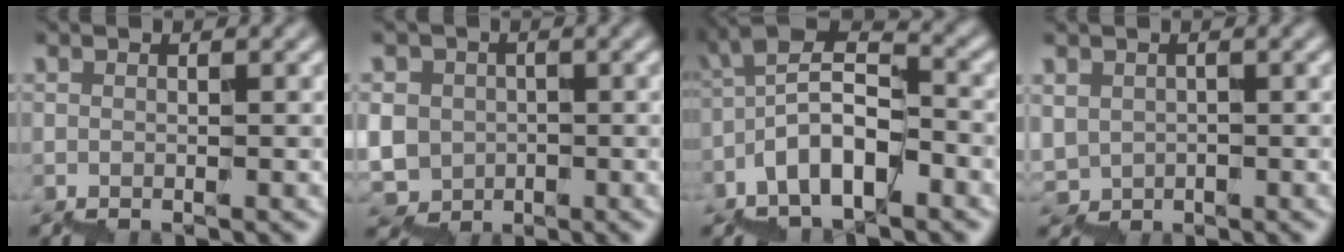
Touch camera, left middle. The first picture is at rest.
{"total": 3.7, "force": [0.6, 3.6, -0.1], "torque": [-0.005, 0.002, 0.001]}
{"total": 6.4, "force": [-2.4, 2.9, 5.1], "torque": [-0.092, 0.024, -0.043]}
{"total": 1.4, "force": [0.8, 0.4, -1.1], "torque": [0.013, -0.002, 0.018]}